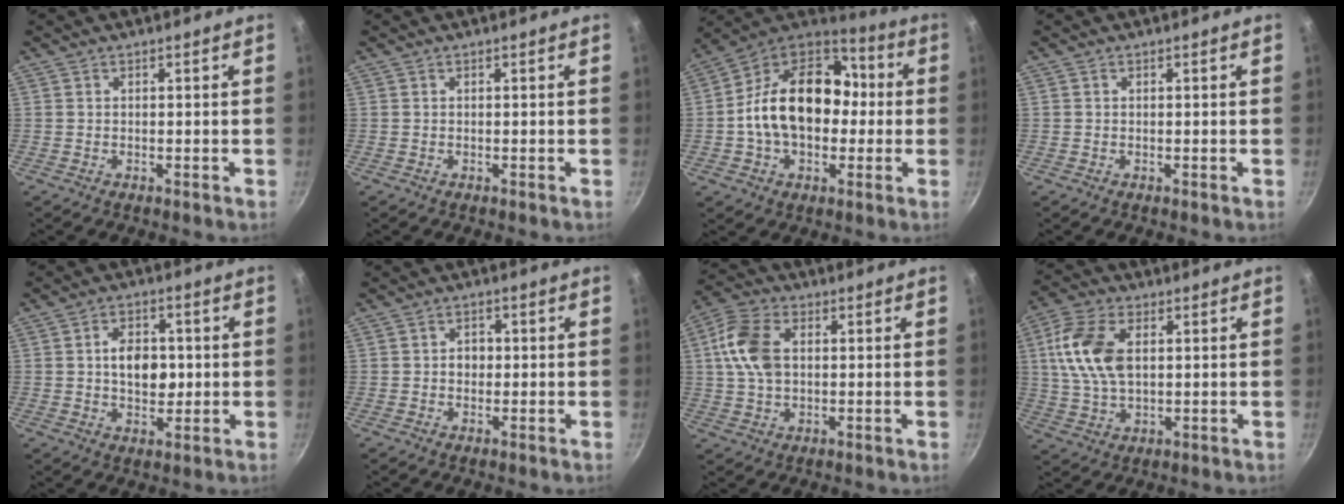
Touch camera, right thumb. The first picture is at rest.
{"total": 0.0}
{"total": 21.4, "force": [-0.5, 15.1, 15.1], "torque": [-0.224, 0.052, -0.020]}
{"total": 0.0}
{"total": 7.9, "force": [0.3, 5.3, 5.8], "torque": [-0.066, 0.003, 0.002]}
{"total": 2.9, "force": [0.0, 2.4, 1.6], "torque": [-0.009, 0.005, -0.003]}
{"total": 10.7, "force": [1.6, 7.0, 7.9], "torque": [-0.148, 0.014, 0.021]}
{"total": 12.5, "force": [2.4, 7.4, 9.8], "torque": [-0.183, 0.004, 0.042]}